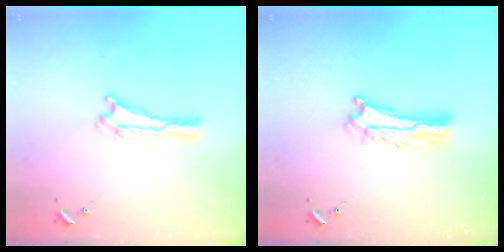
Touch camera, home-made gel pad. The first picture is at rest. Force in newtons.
{"total": 4.3, "press": 4.3, "slide": 0.4}